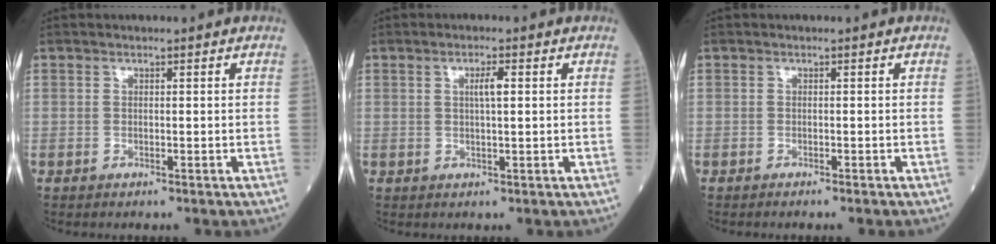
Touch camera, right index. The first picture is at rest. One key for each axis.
{"total": 2.3, "fx": 0.6, "fy": 0.2, "fz": 2.2, "tx": -0.040, "ty": 0.001, "tz": 0.009}
{"total": 1.1, "fx": -0.9, "fy": -0.2, "fz": 0.6, "tx": -0.007, "ty": 0.002, "tz": -0.008}